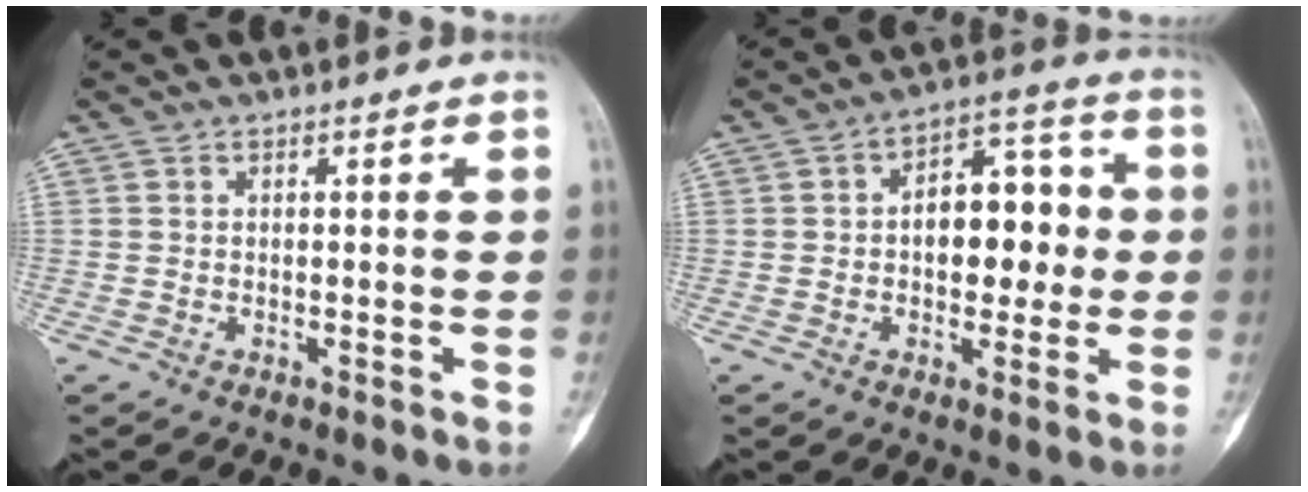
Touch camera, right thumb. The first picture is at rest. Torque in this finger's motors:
{"motor_torque": [0.06, 0.09, 0.04, 0.01, 0.25]}